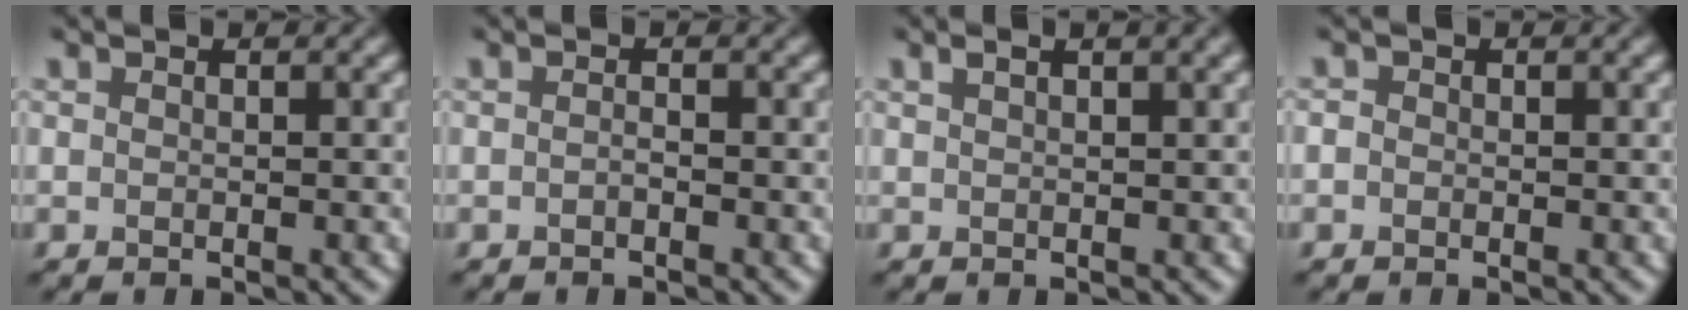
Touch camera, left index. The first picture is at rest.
{"total": 0.6, "force": [-0.4, 0.1, 0.3], "torque": [-0.010, 0.002, -0.007]}
{"total": 2.1, "force": [1.3, 0.4, 1.6], "torque": [-0.028, 0.007, 0.024]}
{"total": 0.7, "force": [-0.1, 0.6, 0.3], "torque": [-0.006, 0.002, -0.009]}